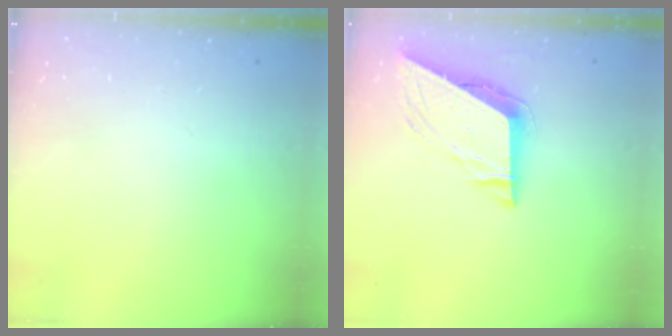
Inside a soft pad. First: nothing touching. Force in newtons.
{"total": 8.4, "press": 8.4, "slide": 0.8}